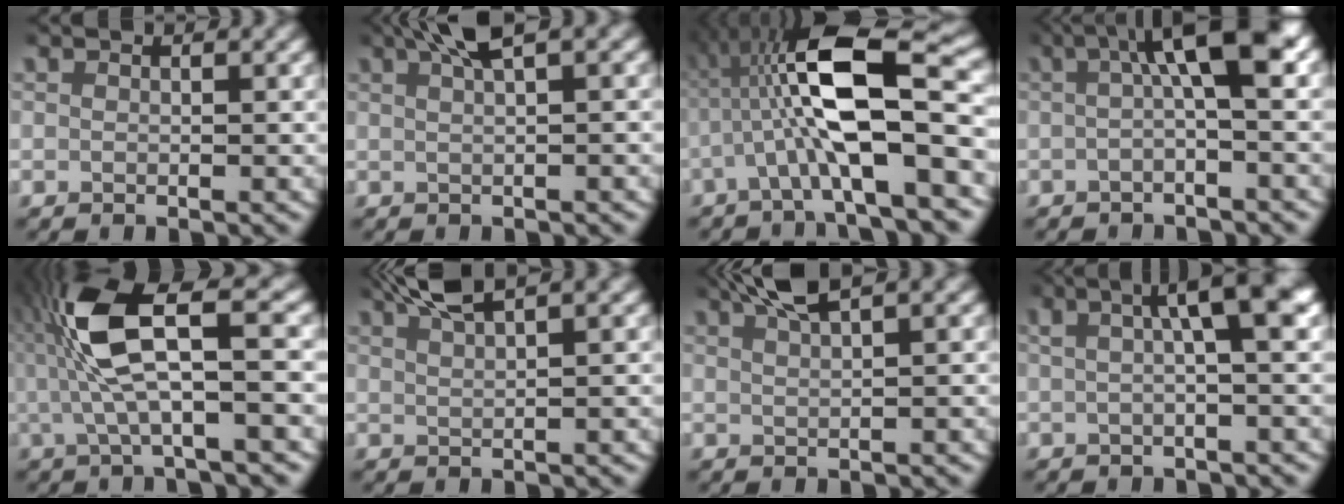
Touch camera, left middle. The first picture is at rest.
{"total": 3.8, "force": [2.3, 0.7, 2.9], "torque": [-0.050, 0.014, 0.035]}
{"total": 10.9, "force": [0.9, 3.8, 10.2], "torque": [-0.184, 0.015, 0.016]}
{"total": 7.1, "force": [0.8, 1.9, 6.8], "torque": [-0.094, 0.019, 0.003]}
{"total": 9.0, "force": [1.4, 2.5, 8.5], "torque": [-0.161, 0.018, 0.014]}
{"total": 4.6, "force": [3.7, 0.7, 2.7], "torque": [-0.047, 0.014, 0.061]}
{"total": 4.1, "force": [3.2, 0.6, 2.6], "torque": [-0.045, 0.014, 0.052]}
{"total": 6.9, "force": [1.7, 1.7, 6.5], "torque": [-0.082, 0.033, 0.014]}